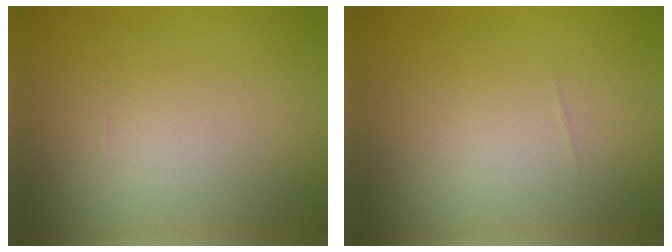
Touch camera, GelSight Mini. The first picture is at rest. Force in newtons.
{"total": 0.0}